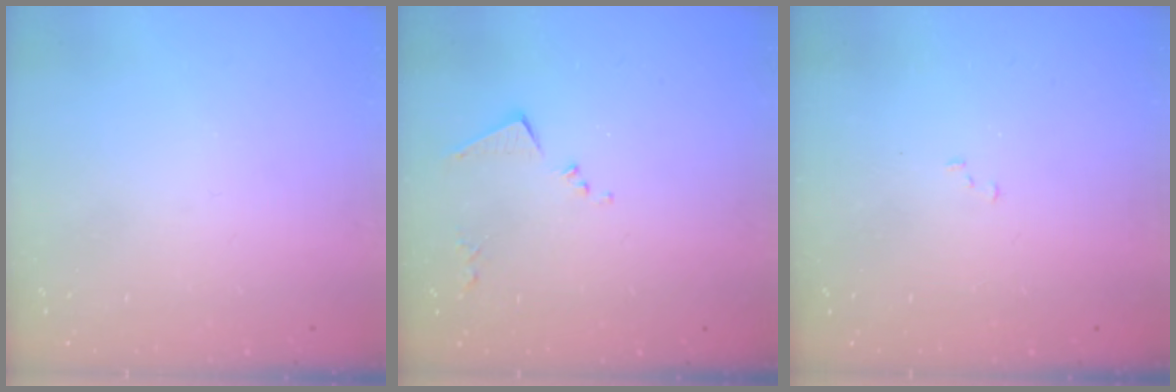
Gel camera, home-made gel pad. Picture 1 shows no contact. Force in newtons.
{"total": 6.6, "press": 6.6, "slide": 0.4}
{"total": 6.7, "press": 6.6, "slide": 0.8}